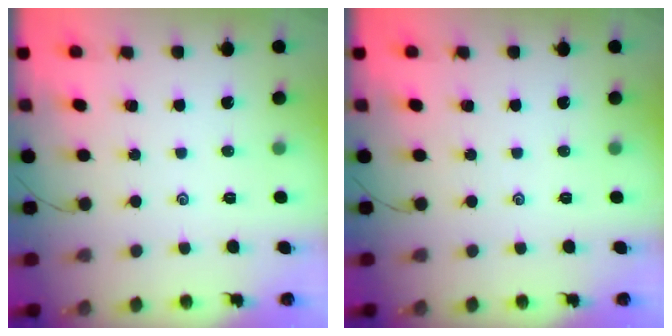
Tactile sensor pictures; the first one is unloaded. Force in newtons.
{"total": 0.0}